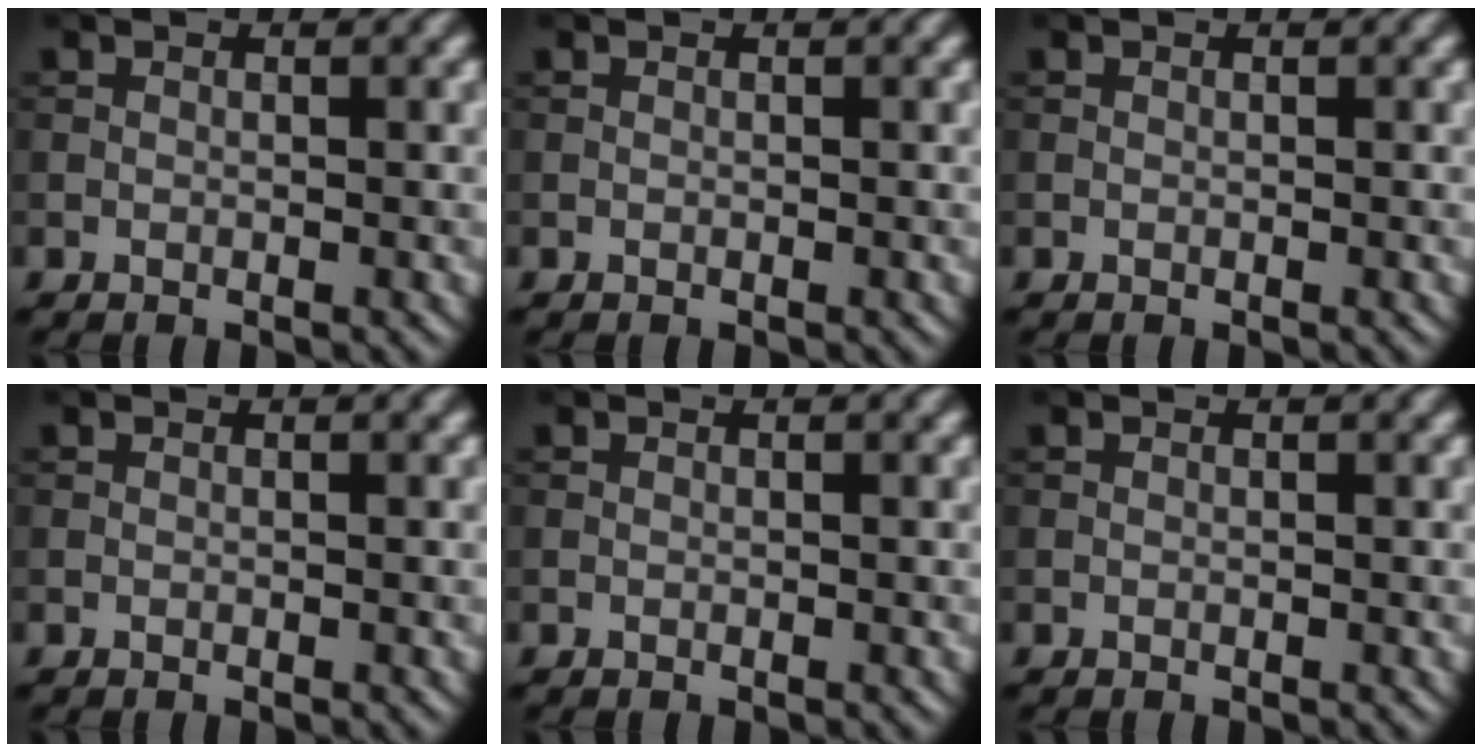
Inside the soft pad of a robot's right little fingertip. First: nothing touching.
{"total": 0.0}
{"total": 0.0}
{"total": 0.0}
{"total": 0.0}
{"total": 0.0}